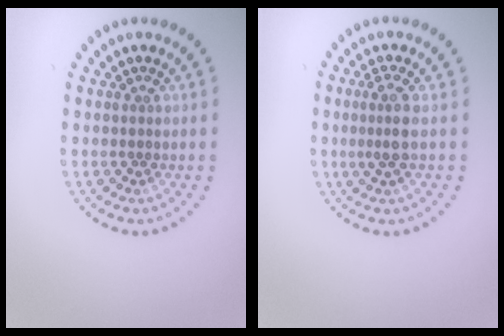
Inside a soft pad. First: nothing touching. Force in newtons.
{"total": 2.0, "press": 1.7, "slide": 1.1}